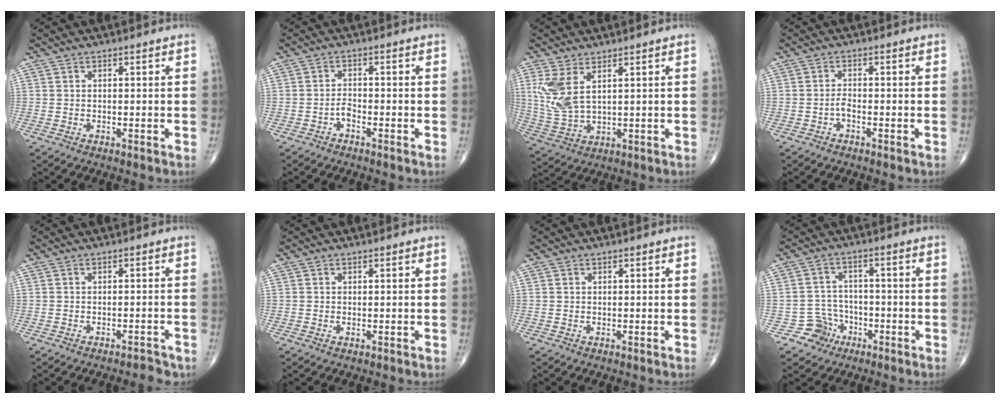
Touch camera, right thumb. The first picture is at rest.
{"total": 1.6, "force": [-1.2, 0.7, 0.9], "torque": [-0.012, 0.009, -0.024]}
{"total": 8.1, "force": [3.2, 3.7, 6.5], "torque": [-0.148, -0.014, 0.077]}
{"total": 1.4, "force": [-0.8, 0.5, 1.0], "torque": [-0.016, 0.005, -0.018]}
{"total": 3.4, "force": [-3.1, 1.0, 1.0], "torque": [-0.014, 0.021, -0.037]}
{"total": 0.0}
{"total": 0.0}
{"total": 5.3, "force": [-2.9, 4.4, 0.0], "torque": [0.039, 0.021, -0.051]}